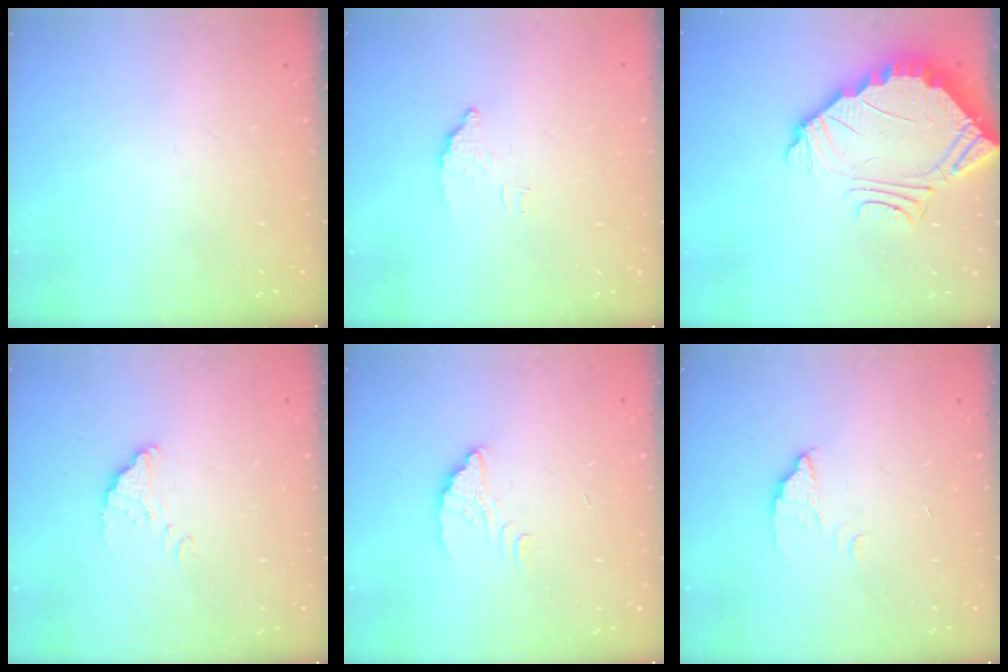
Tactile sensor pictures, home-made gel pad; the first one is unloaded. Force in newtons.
{"total": 4.5, "press": 4.4, "slide": 0.2}
{"total": 4.8, "press": 4.8, "slide": 0.3}
{"total": 1.9, "press": 1.9, "slide": 0.0}
{"total": 2.2, "press": 2.2, "slide": 0.1}
{"total": 2.2, "press": 2.2, "slide": 0.1}